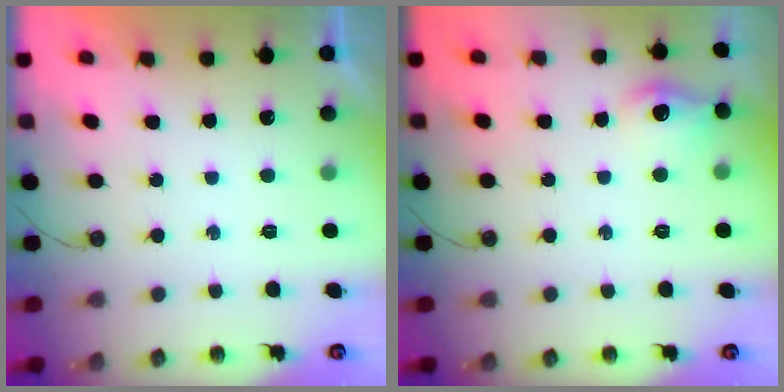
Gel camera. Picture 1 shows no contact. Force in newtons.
{"total": 9.8, "press": 9.7, "slide": 1.0}